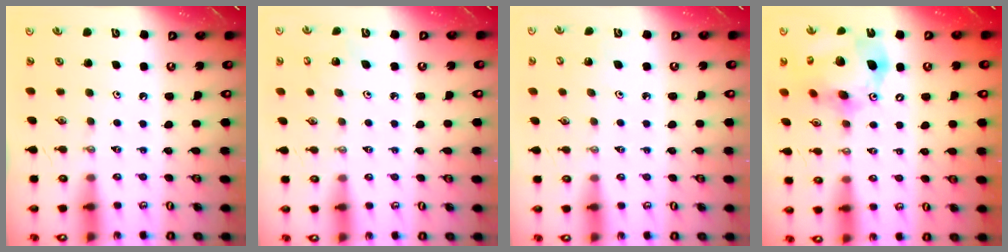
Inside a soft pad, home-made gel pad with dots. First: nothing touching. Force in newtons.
{"total": 3.8, "press": 3.8, "slide": 0.3}
{"total": 4.2, "press": 3.9, "slide": 1.6}
{"total": 20.4, "press": 20.2, "slide": 3.3}